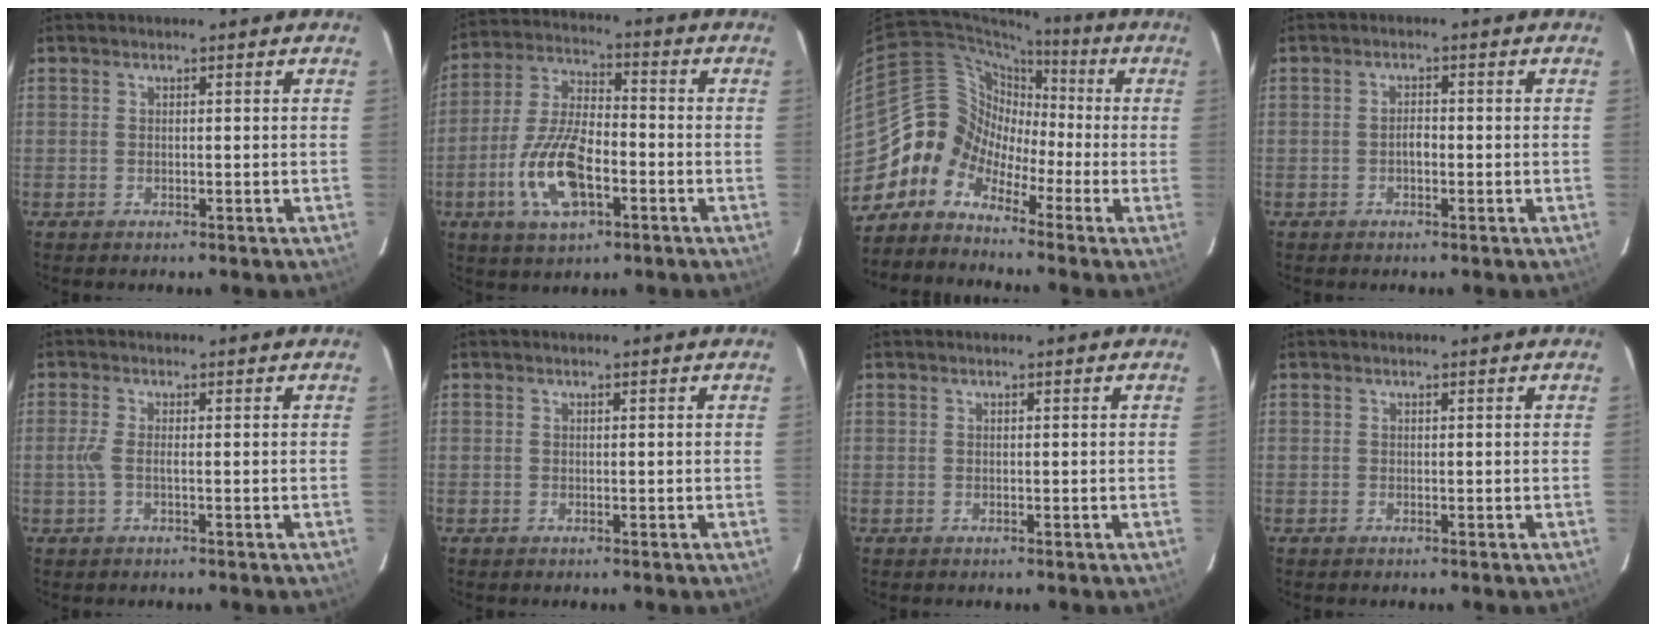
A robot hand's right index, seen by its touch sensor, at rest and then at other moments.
{"total": 13.9, "force": [-5.1, 5.9, 11.5], "torque": [-0.244, -0.004, -0.093]}
{"total": 8.2, "force": [-4.5, 6.8, 0.7], "torque": [-0.018, 0.048, -0.117]}
{"total": 1.7, "force": [-0.6, 0.9, 1.3], "torque": [-0.024, 0.006, -0.012]}
{"total": 2.3, "force": [-0.5, 0.2, 2.3], "torque": [-0.050, 0.000, -0.010]}
{"total": 0.0}
{"total": 0.0}
{"total": 0.0}